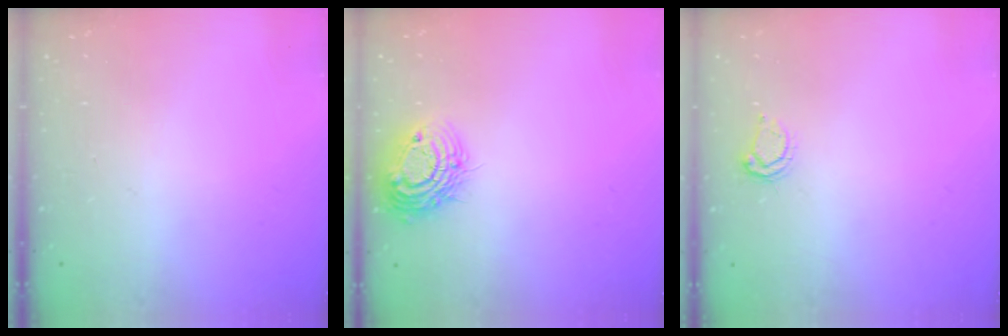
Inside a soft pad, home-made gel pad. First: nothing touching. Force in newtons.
{"total": 12.7, "press": 12.7, "slide": 0.8}
{"total": 3.8, "press": 3.8, "slide": 0.5}